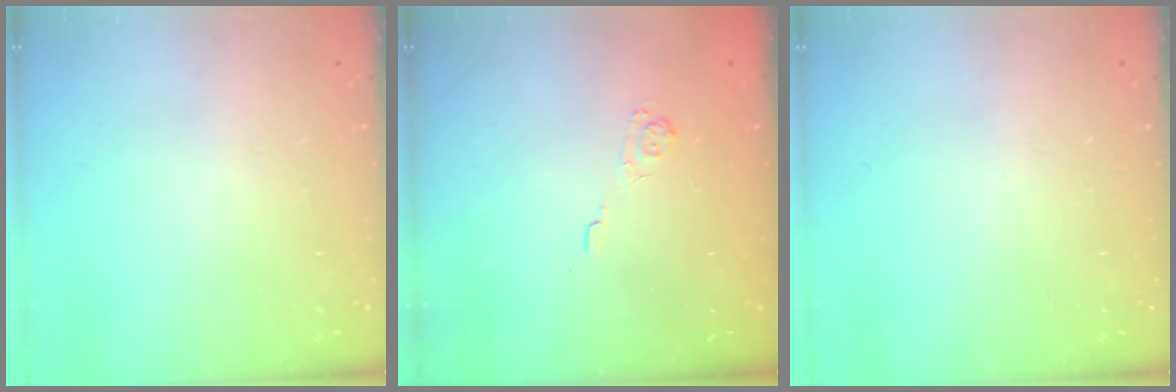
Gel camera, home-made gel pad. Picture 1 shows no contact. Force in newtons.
{"total": 2.2, "press": 1.7, "slide": 1.4}
{"total": 0.0}